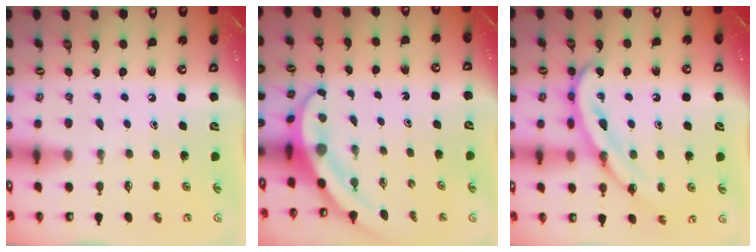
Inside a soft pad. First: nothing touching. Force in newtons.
{"total": 3.3, "press": 3.3, "slide": 0.1}
{"total": 13.9, "press": 13.8, "slide": 0.8}